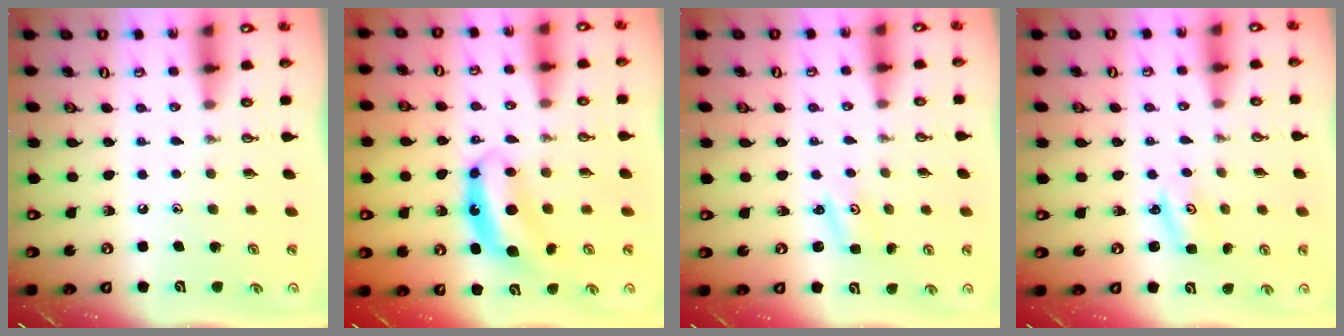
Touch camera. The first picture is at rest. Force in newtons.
{"total": 7.8, "press": 7.8, "slide": 0.4}
{"total": 1.4, "press": 1.4, "slide": 0.2}
{"total": 2.2, "press": 2.2, "slide": 0.2}